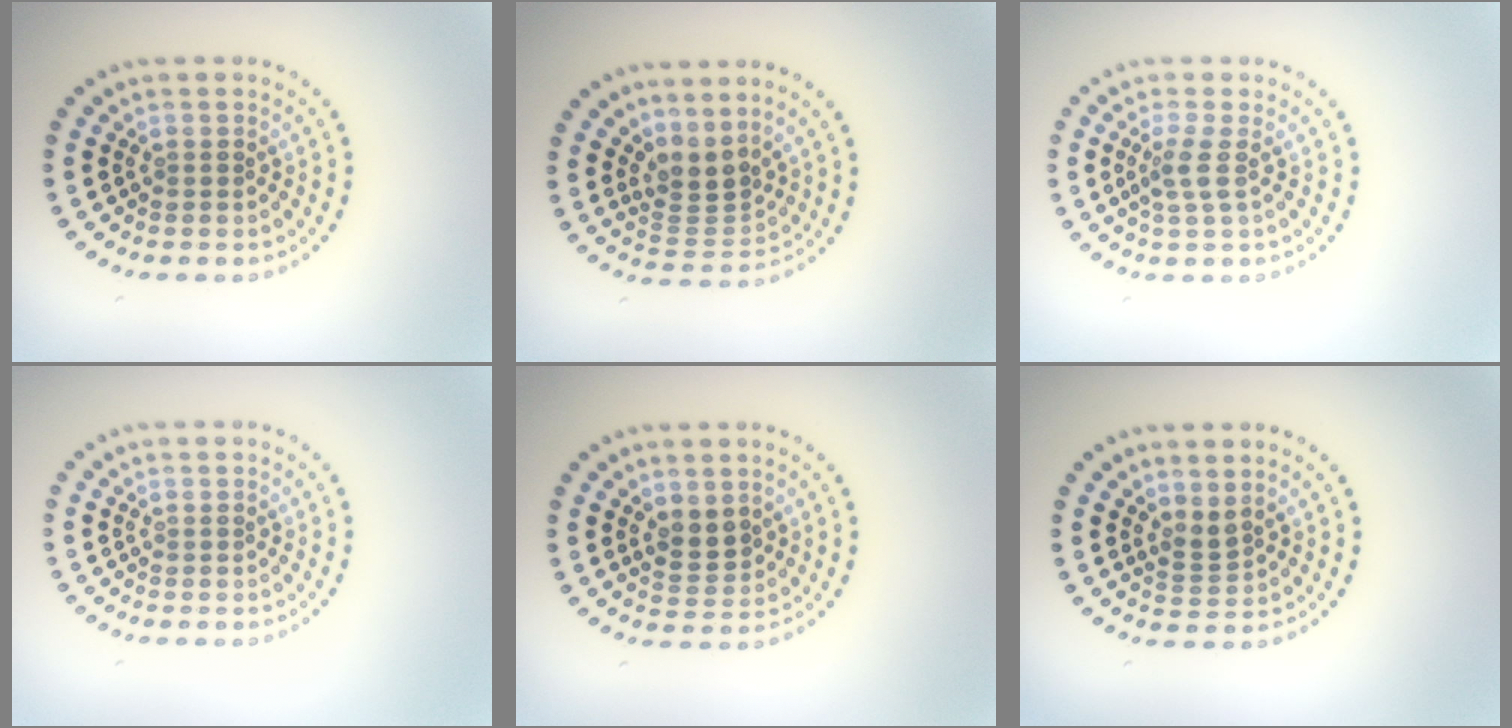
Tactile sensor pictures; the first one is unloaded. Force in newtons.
{"total": 2.8, "press": 2.0, "slide": 1.9}
{"total": 2.1, "press": 1.6, "slide": 1.4}
{"total": 0.0}
{"total": 2.2, "press": 2.1, "slide": 0.7}
{"total": 1.6, "press": 1.1, "slide": 1.2}